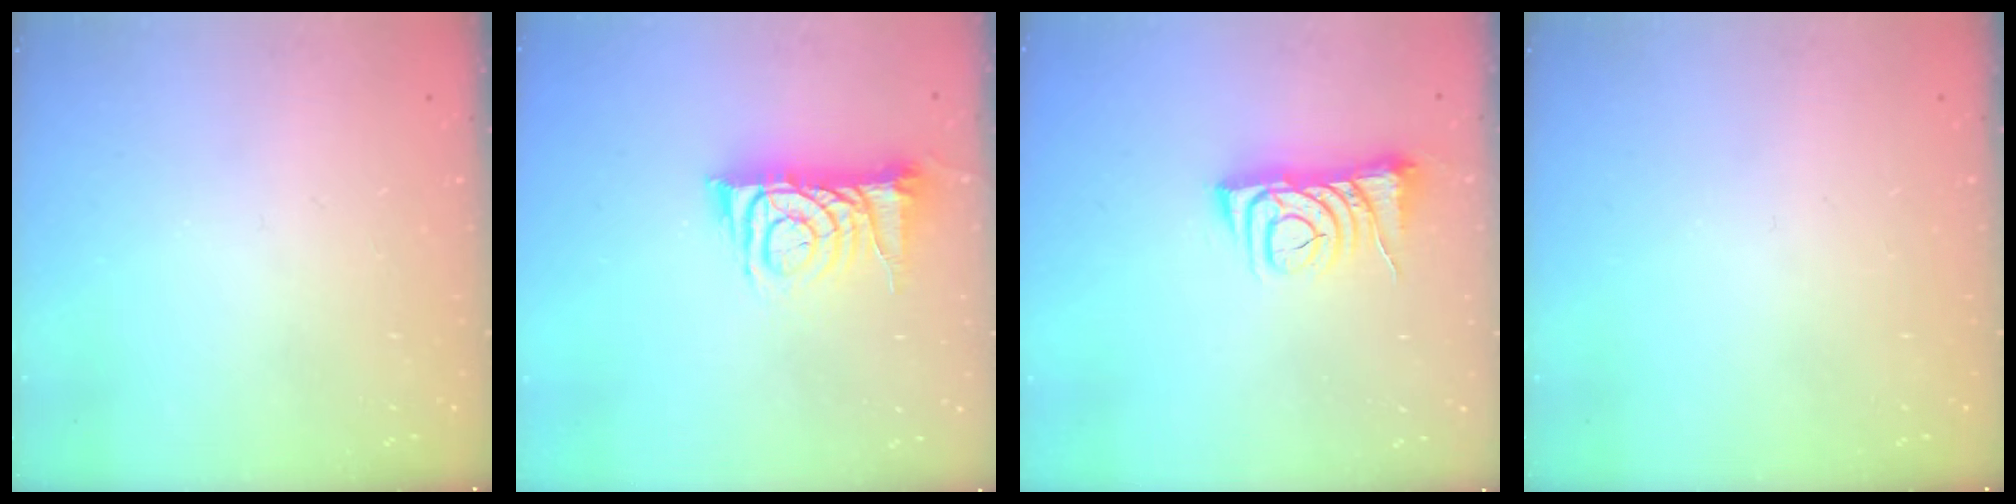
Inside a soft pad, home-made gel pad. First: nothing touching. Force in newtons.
{"total": 10.3, "press": 10.3, "slide": 1.0}
{"total": 7.3, "press": 7.2, "slide": 0.9}
{"total": 0.0}